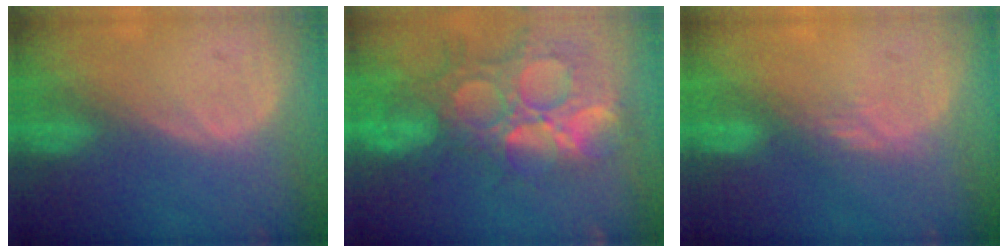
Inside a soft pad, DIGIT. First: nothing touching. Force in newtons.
{"total": 14.8, "press": 12.3, "slide": 8.3}
{"total": 2.4, "press": 1.9, "slide": 1.4}